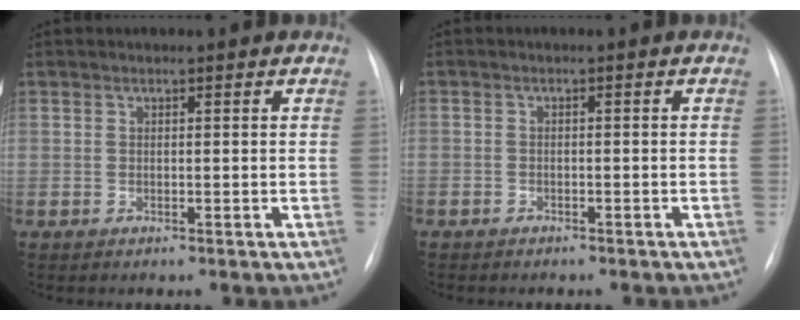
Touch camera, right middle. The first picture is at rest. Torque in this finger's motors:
{"motor_torque": [0.79, -1.35, -0.13, -0.21]}